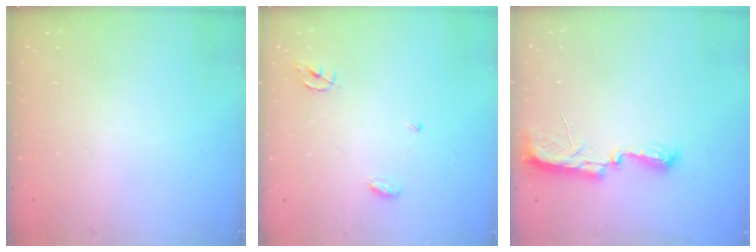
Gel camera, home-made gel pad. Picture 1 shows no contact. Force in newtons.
{"total": 3.9, "press": 3.9, "slide": 0.2}
{"total": 7.7, "press": 7.7, "slide": 0.8}